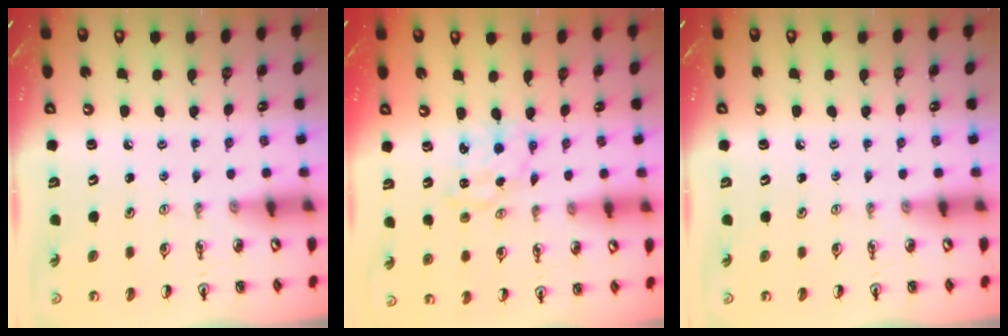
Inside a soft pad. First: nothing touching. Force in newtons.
{"total": 1.7, "press": 1.7, "slide": 0.1}
{"total": 0.0}